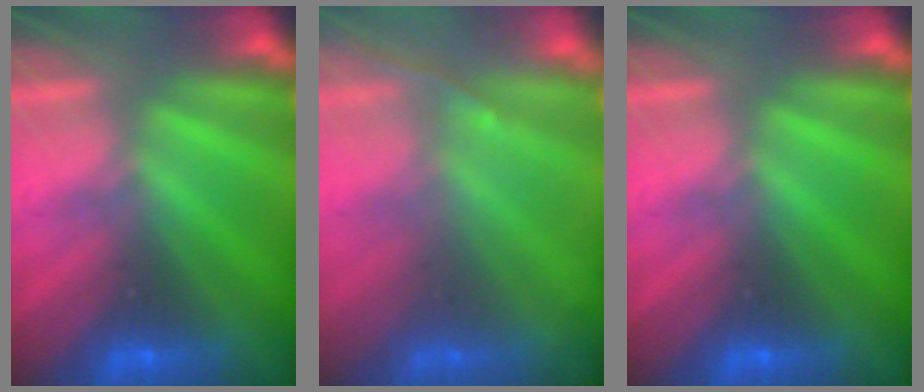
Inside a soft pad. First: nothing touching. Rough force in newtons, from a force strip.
{"total": 1.3}
{"total": 0.0}